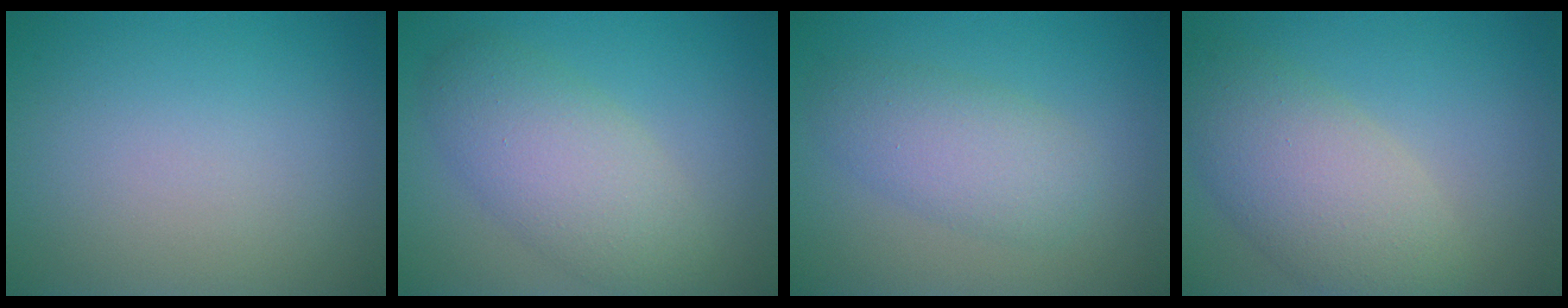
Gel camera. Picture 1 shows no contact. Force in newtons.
{"total": 5.5, "press": 5.4, "slide": 0.6}
{"total": 3.8, "press": 3.8, "slide": 0.1}
{"total": 6.4, "press": 6.4, "slide": 0.6}